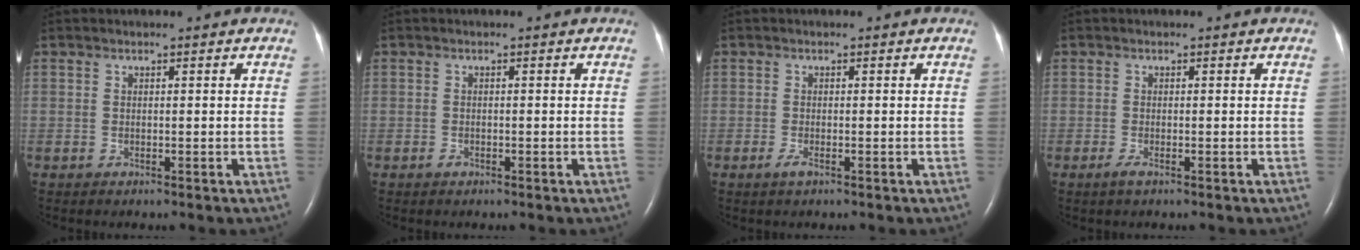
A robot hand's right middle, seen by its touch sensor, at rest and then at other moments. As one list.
[{"total": 0.6, "force": [-0.4, 0.3, 0.3], "torque": [-0.005, 0.001, -0.007]}, {"total": 1.1, "force": [-0.7, 0.2, 0.9], "torque": [-0.019, -0.002, -0.014]}, {"total": 1.0, "force": [-0.7, 0.1, 0.8], "torque": [-0.019, -0.003, -0.016]}]